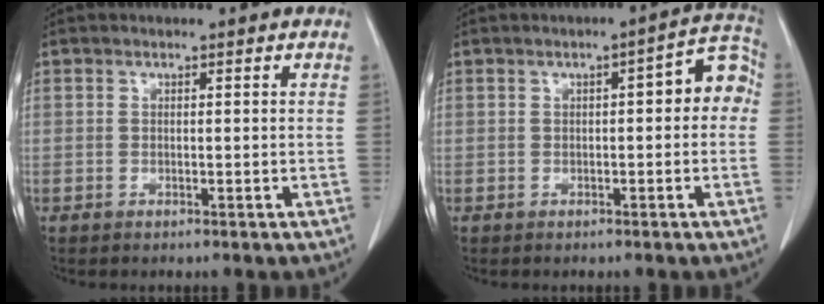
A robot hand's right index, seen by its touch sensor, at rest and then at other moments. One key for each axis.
{"total": 5.9, "fx": 0.4, "fy": 1.8, "fz": 5.6, "tx": -0.062, "ty": 0.033, "tz": 0.000}